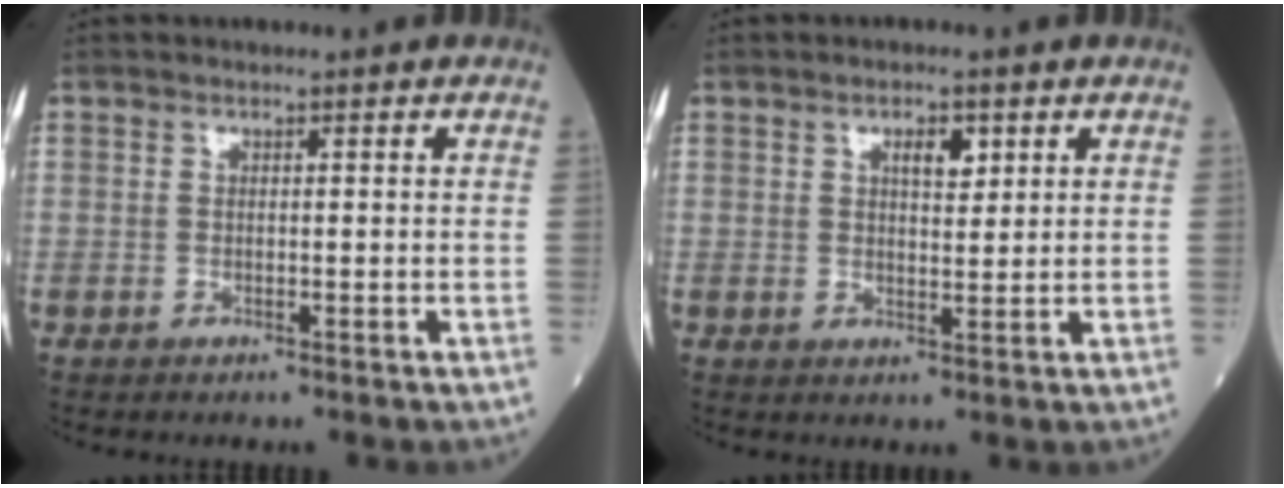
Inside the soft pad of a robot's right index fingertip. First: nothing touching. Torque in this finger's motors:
{"motor_torque": [0.00, 0.00, 0.03, 0.02]}